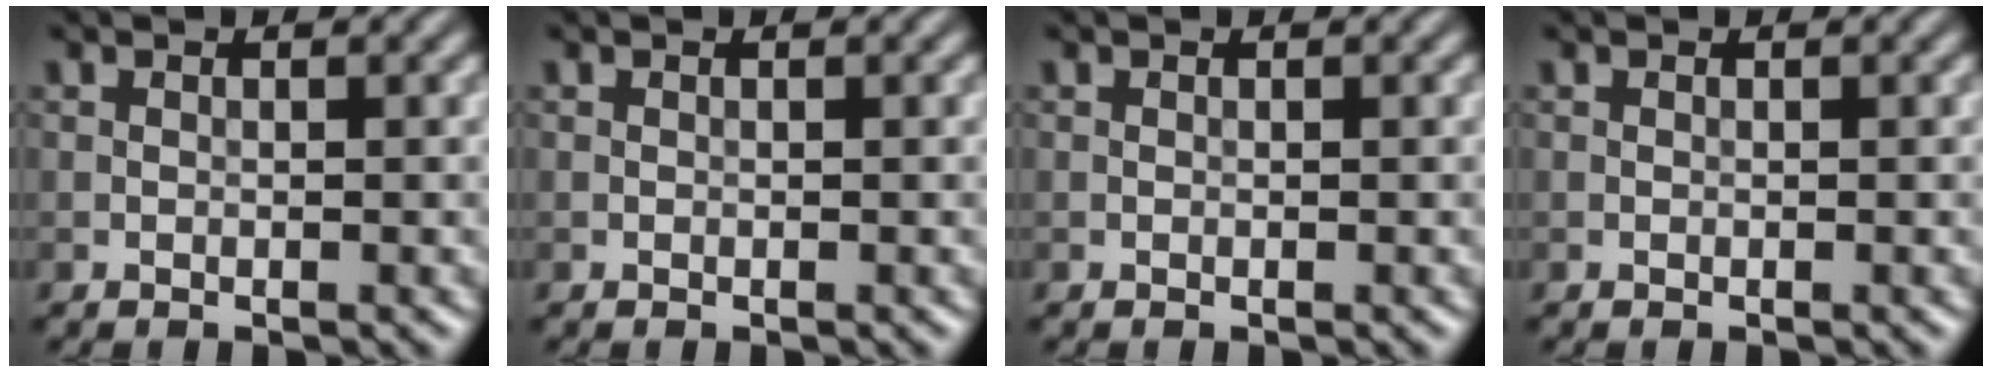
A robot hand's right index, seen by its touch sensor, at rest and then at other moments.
{"total": 0.0}
{"total": 0.0}
{"total": 0.0}